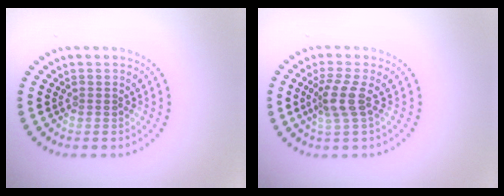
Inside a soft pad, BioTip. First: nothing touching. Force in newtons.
{"total": 2.8, "press": 2.1, "slide": 1.9}